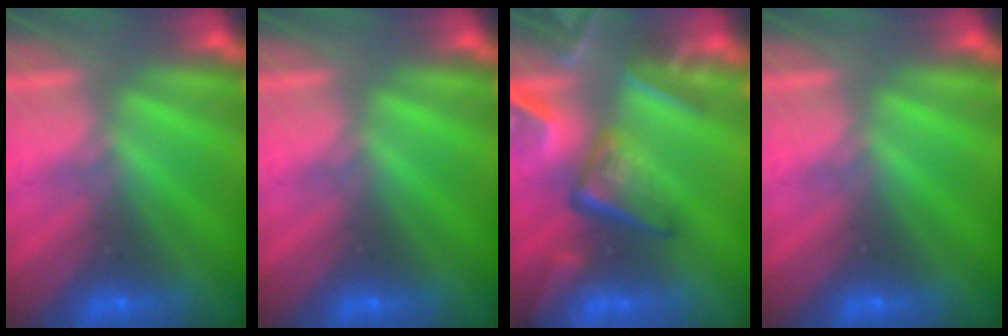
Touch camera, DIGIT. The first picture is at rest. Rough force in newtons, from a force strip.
{"total": 0.0}
{"total": 8.5}
{"total": 0.0}